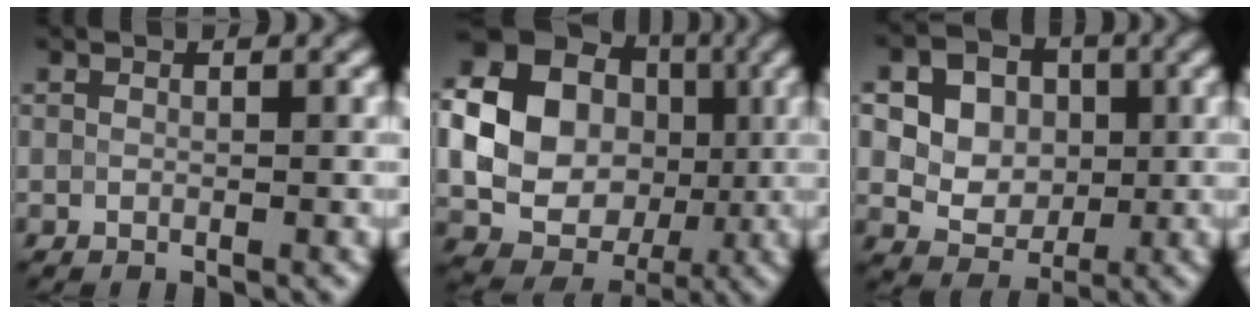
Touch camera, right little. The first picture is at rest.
{"total": 17.9, "force": [1.1, 16.3, 7.2], "torque": [-0.159, 0.013, -0.005]}
{"total": 9.9, "force": [2.8, 8.1, 4.8], "torque": [-0.093, 0.040, 0.043]}